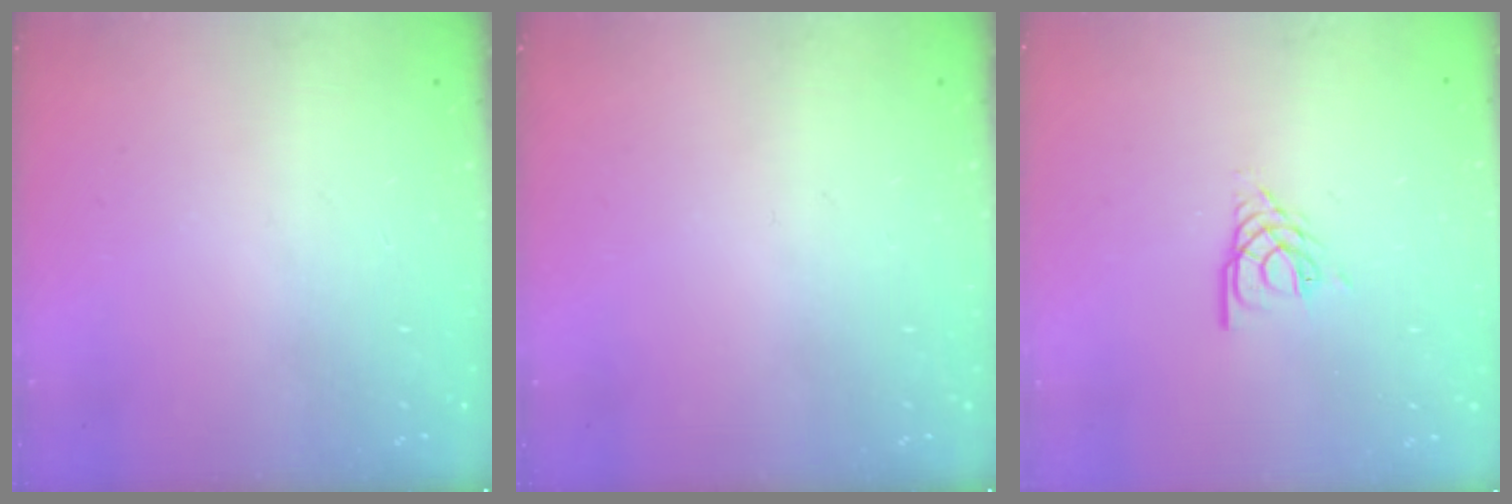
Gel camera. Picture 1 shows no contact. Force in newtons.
{"total": 0.0}
{"total": 3.3, "press": 3.2, "slide": 0.4}